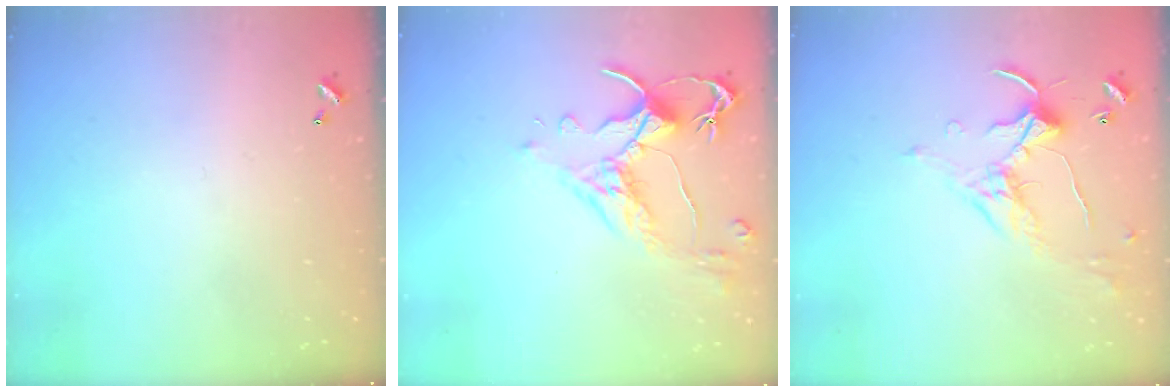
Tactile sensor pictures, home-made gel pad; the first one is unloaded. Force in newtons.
{"total": 2.6, "press": 2.2, "slide": 1.3}
{"total": 1.7, "press": 1.4, "slide": 0.8}